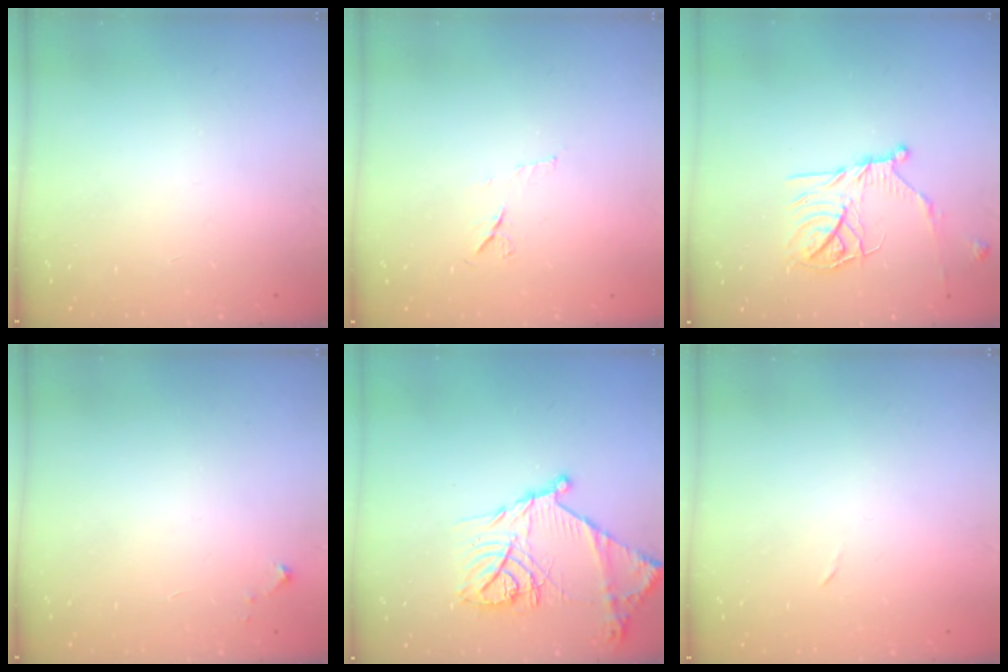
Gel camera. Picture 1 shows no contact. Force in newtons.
{"total": 6.2, "press": 6.2, "slide": 0.9}
{"total": 15.9, "press": 15.9, "slide": 1.5}
{"total": 2.6, "press": 2.6, "slide": 0.4}
{"total": 18.7, "press": 18.6, "slide": 1.4}
{"total": 2.3, "press": 2.3, "slide": 0.4}